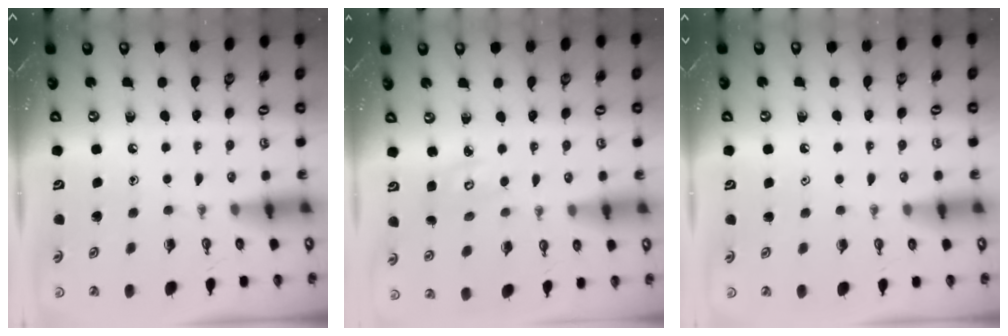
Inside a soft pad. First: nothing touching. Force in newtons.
{"total": 3.8, "press": 3.8, "slide": 0.4}
{"total": 0.9, "press": 0.7, "slide": 0.5}